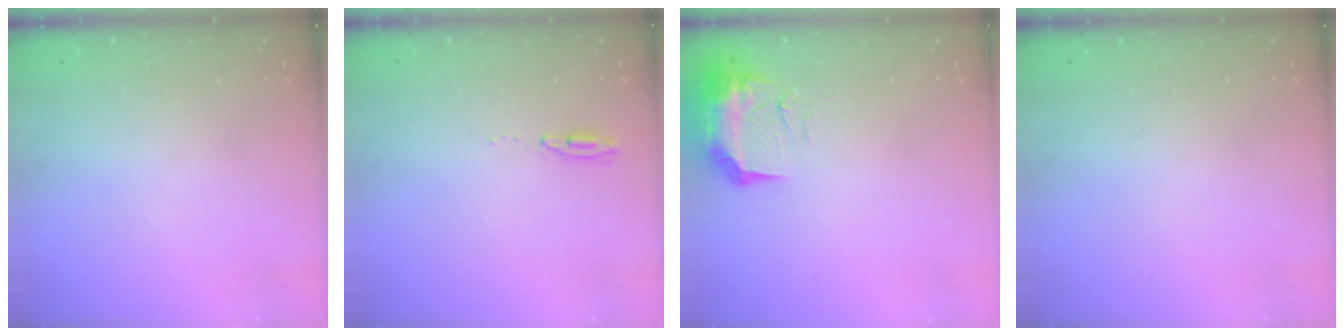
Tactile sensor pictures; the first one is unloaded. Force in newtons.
{"total": 11.2, "press": 5.8, "slide": 9.6}
{"total": 16.8, "press": 12.6, "slide": 11.1}
{"total": 0.0}